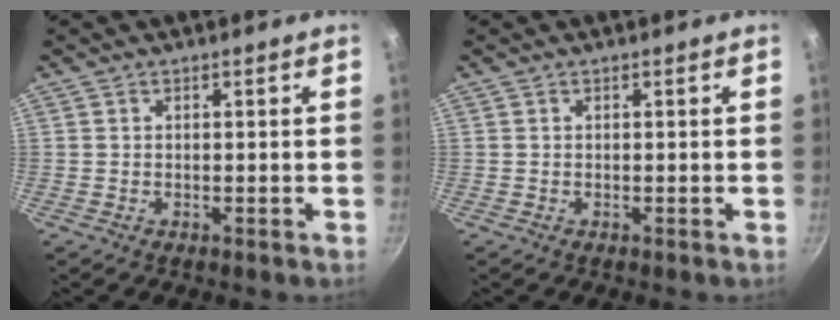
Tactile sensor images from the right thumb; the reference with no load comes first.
{"total": 0.0}